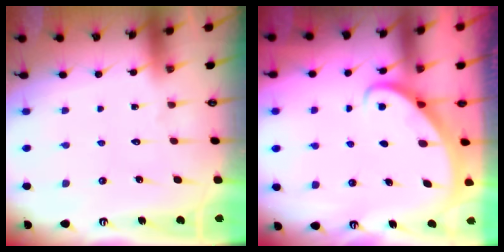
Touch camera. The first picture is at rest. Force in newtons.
{"total": 2.9, "press": 2.9, "slide": 0.2}